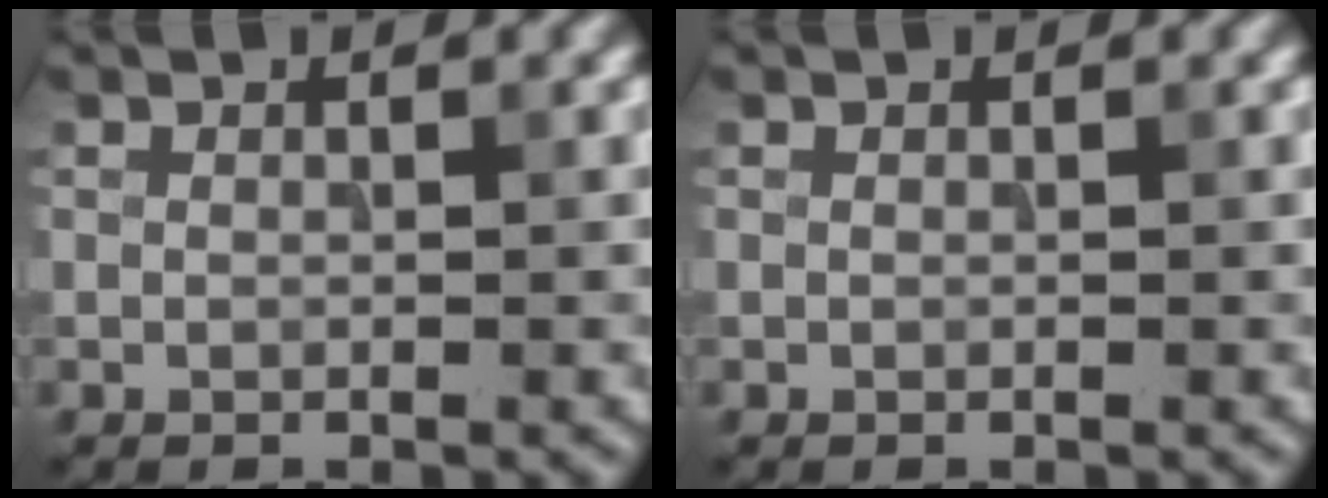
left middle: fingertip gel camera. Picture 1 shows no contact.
{"total": 0.0}